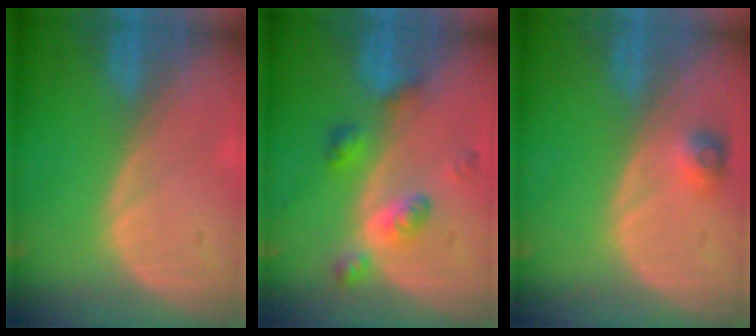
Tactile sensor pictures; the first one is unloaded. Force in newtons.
{"total": 5.2, "press": 5.2, "slide": 0.1}
{"total": 2.4, "press": 2.2, "slide": 0.9}